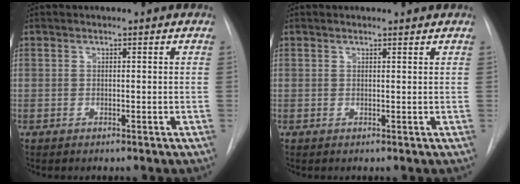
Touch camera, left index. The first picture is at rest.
{"total": 1.5, "force": [1.5, 0.2, 0.1], "torque": [-0.011, 0.002, 0.016]}